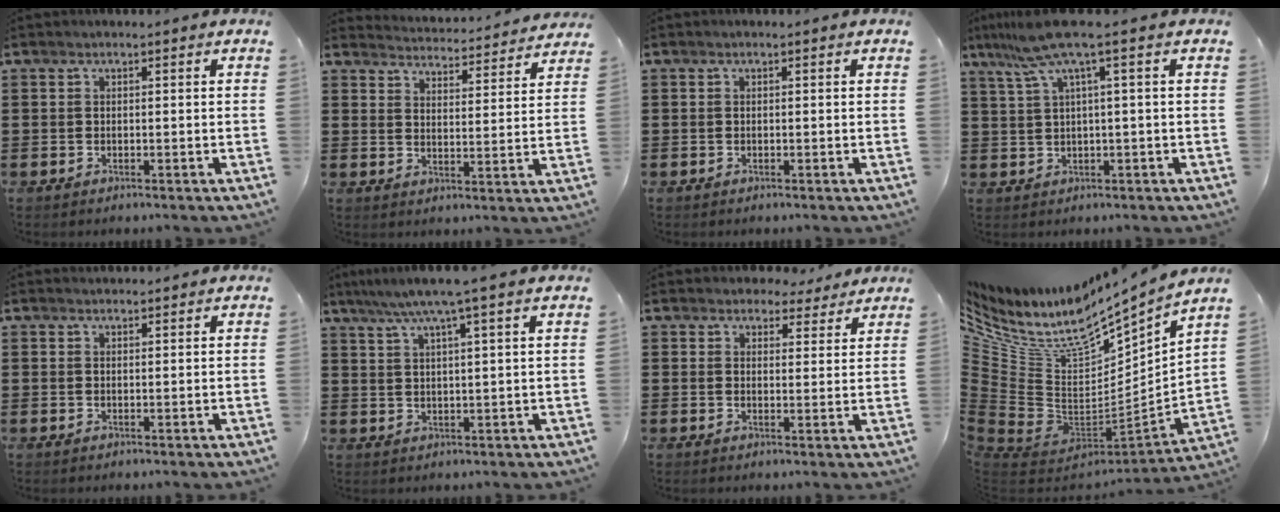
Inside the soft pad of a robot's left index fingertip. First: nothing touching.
{"total": 3.8, "force": [3.8, -0.4, -0.1], "torque": [-0.011, -0.038, 0.060]}
{"total": 0.0}
{"total": 6.5, "force": [2.5, -0.4, 6.0], "torque": [-0.144, -0.016, 0.036]}
{"total": 0.8, "force": [0.8, 0.0, 0.0], "torque": [-0.001, -0.001, 0.017]}
{"total": 5.1, "force": [3.5, -0.8, 3.6], "torque": [-0.078, -0.012, 0.057]}
{"total": 3.9, "force": [3.7, 1.2, 0.6], "torque": [-0.017, -0.010, 0.067]}
{"total": 9.8, "force": [6.5, 4.1, 6.1], "torque": [-0.169, -0.068, 0.105]}